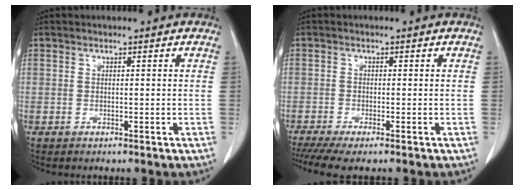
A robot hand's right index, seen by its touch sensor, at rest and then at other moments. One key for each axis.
{"total": 5.6, "fx": -4.4, "fy": 0.4, "fz": 3.4, "tx": -0.051, "ty": -0.011, "tz": -0.072}